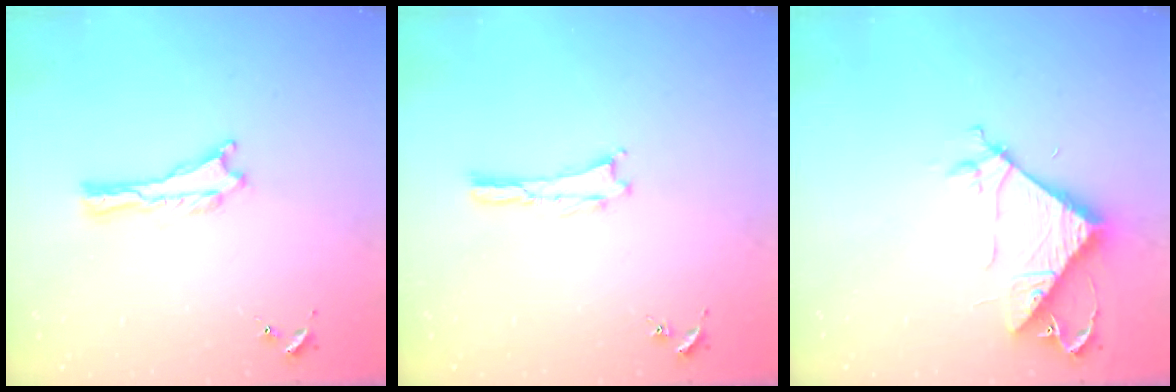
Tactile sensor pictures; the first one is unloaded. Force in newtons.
{"total": 0.0}
{"total": 8.0, "press": 8.0, "slide": 0.7}